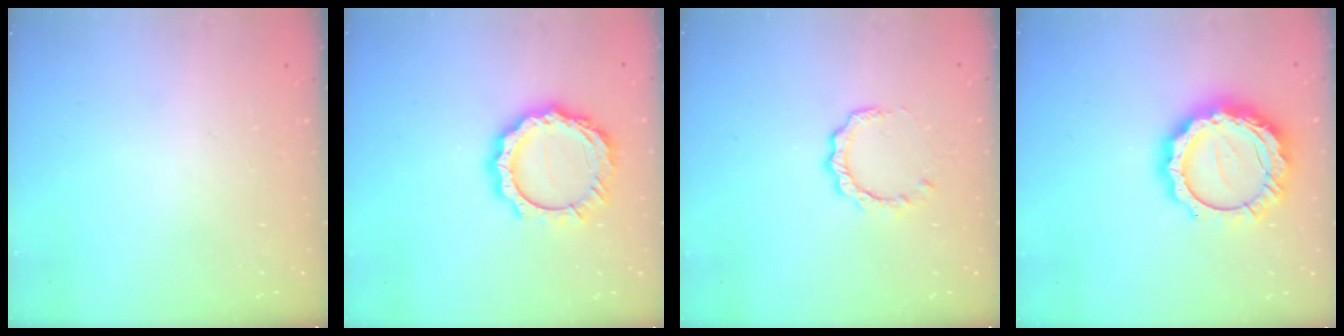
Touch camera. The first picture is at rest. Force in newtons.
{"total": 13.9, "press": 13.9, "slide": 1.1}
{"total": 5.2, "press": 5.2, "slide": 0.5}
{"total": 16.8, "press": 16.8, "slide": 1.2}